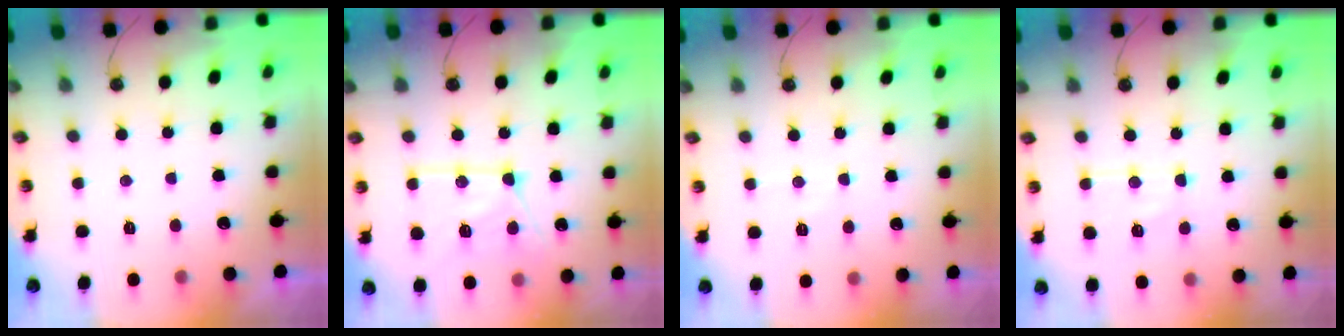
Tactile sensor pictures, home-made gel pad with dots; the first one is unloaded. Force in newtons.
{"total": 15.7, "press": 15.6, "slide": 2.0}
{"total": 4.2, "press": 4.2, "slide": 0.6}
{"total": 9.3, "press": 9.3, "slide": 0.8}